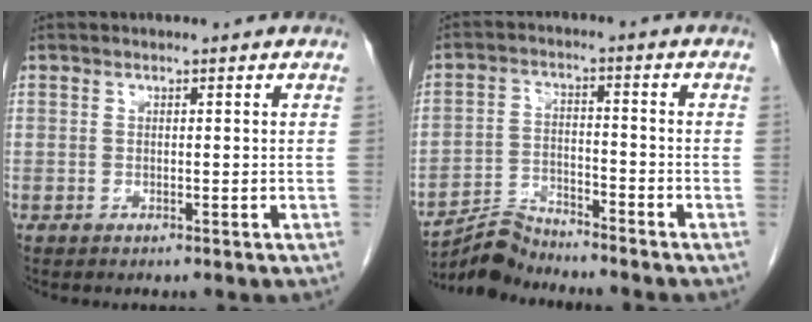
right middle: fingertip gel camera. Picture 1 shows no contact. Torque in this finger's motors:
{"motor_torque": [0.78, -0.90, -0.02, -0.02]}